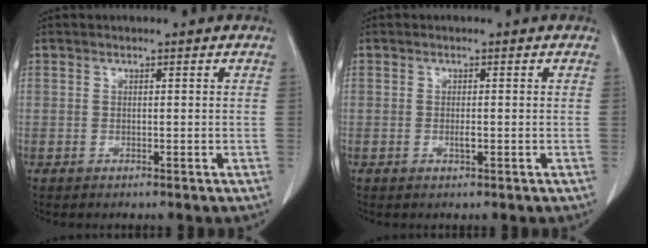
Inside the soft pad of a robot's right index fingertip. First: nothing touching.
{"total": 1.1, "force": [-0.2, 0.3, 1.1], "torque": [-0.022, -0.002, -0.003]}